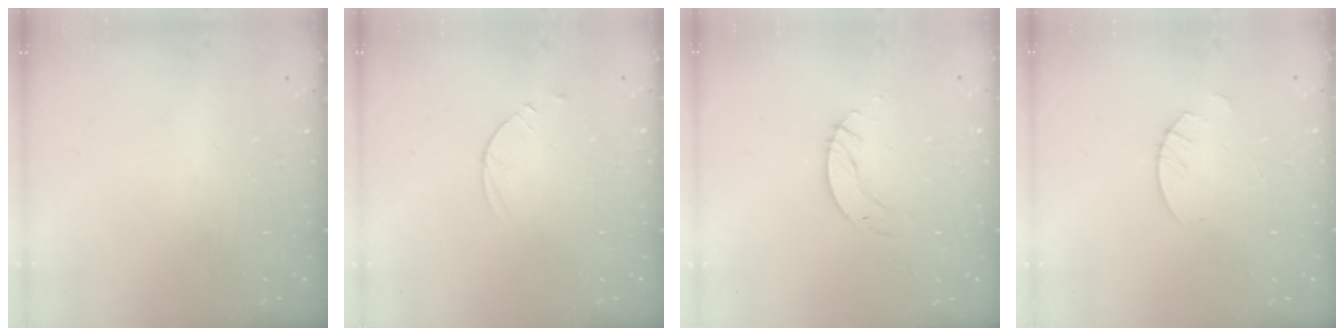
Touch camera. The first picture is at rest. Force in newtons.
{"total": 4.5, "press": 4.4, "slide": 0.4}
{"total": 3.0, "press": 3.0, "slide": 0.2}
{"total": 2.7, "press": 2.7, "slide": 0.2}